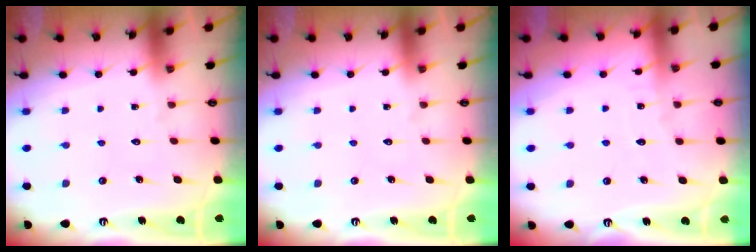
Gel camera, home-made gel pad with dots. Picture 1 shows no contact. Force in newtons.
{"total": 0.0}
{"total": 2.3, "press": 2.3, "slide": 0.2}